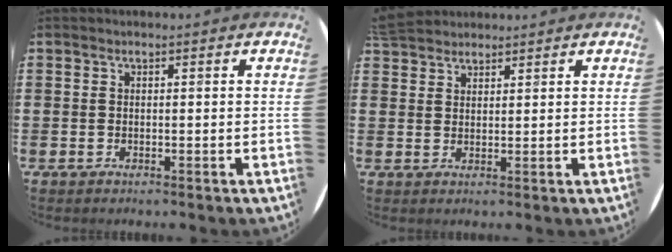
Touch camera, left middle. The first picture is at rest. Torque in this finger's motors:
{"motor_torque": [0.94, -1.20, 0.07, 0.09]}